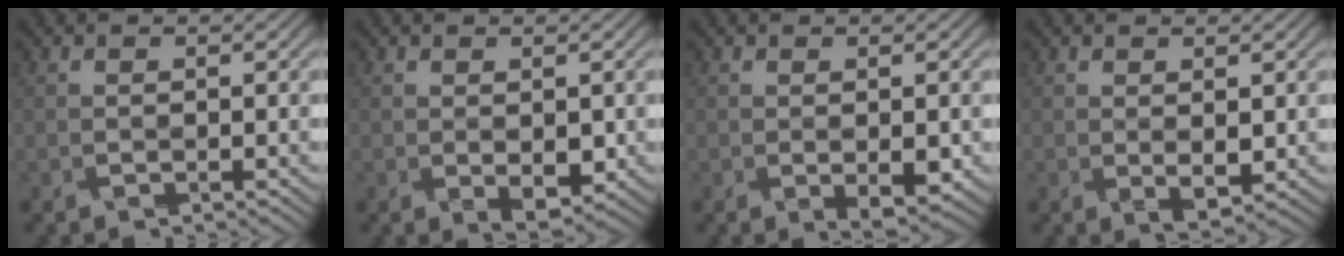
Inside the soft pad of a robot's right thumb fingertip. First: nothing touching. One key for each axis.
{"total": 2.8, "fx": -0.2, "fy": 1.4, "fz": 2.4, "tx": -0.045, "ty": -0.008, "tz": 0.008}
{"total": 2.8, "fx": -0.6, "fy": 1.0, "fz": 2.5, "tx": -0.045, "ty": -0.004, "tz": 0.001}
{"total": 2.2, "fx": 0.4, "fy": 0.8, "fz": 2.0, "tx": -0.040, "ty": -0.005, "tz": 0.016}